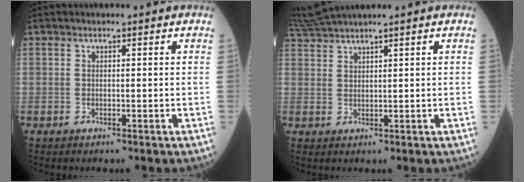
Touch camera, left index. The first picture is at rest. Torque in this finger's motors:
{"motor_torque": [0.76, -1.38, 0.01, 0.02]}